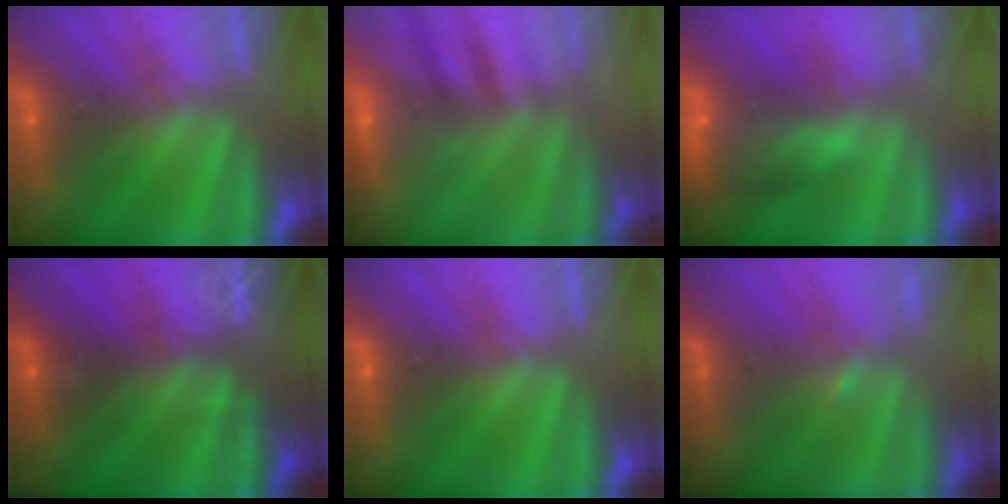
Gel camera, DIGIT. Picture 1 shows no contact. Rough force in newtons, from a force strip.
{"total": 2.4}
{"total": 7.3}
{"total": 3.0}
{"total": 0.0}
{"total": 1.1}